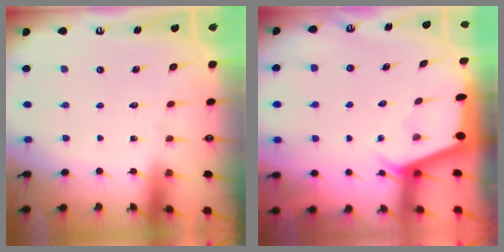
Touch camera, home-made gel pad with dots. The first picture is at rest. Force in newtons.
{"total": 2.3, "press": 2.3, "slide": 0.3}